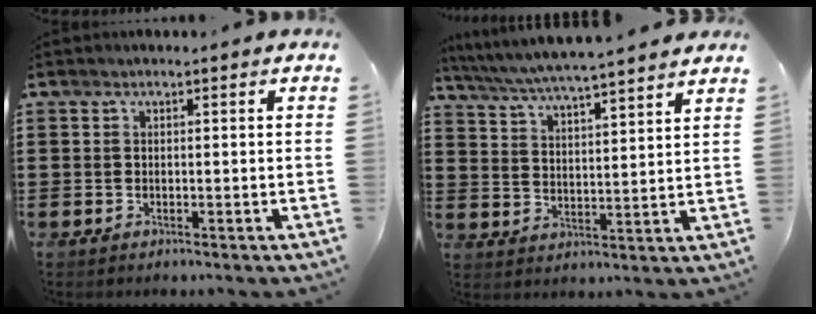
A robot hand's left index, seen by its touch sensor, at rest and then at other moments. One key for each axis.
{"total": 4.8, "fx": 4.5, "fy": -0.5, "fz": 1.5, "tx": -0.052, "ty": -0.034, "tz": 0.073}